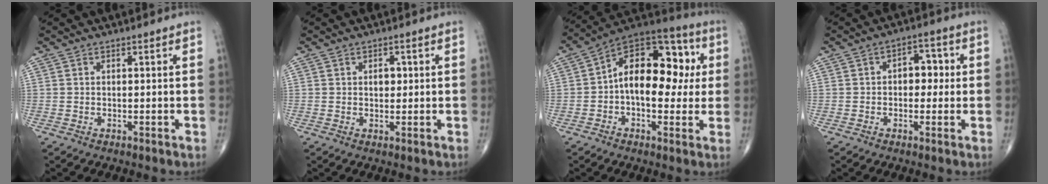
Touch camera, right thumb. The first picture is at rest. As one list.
[{"total": 2.5, "force": [0.4, 1.7, 1.7], "torque": [-0.014, 0.001, 0.005]}, {"total": 19.0, "force": [1.3, 11.2, 15.3], "torque": [-0.188, 0.040, 0.010]}, {"total": 5.9, "force": [0.3, 3.9, 4.4], "torque": [-0.025, 0.015, -0.004]}]